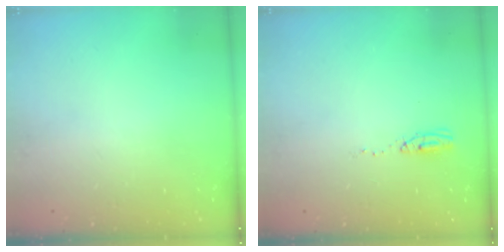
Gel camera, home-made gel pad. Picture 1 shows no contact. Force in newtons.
{"total": 4.0, "press": 3.9, "slide": 1.2}